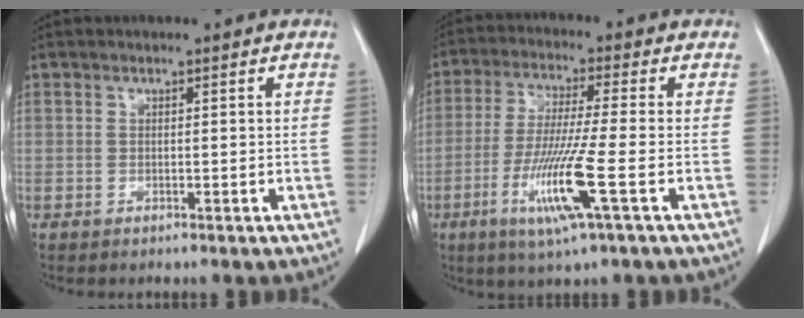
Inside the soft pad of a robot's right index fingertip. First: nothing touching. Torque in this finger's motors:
{"motor_torque": [1.75, -0.38, 0.91, 0.21]}